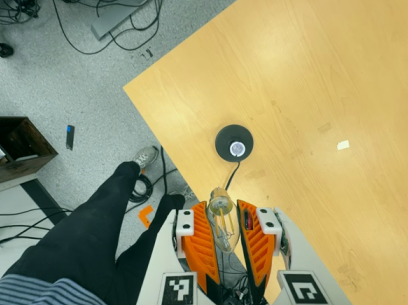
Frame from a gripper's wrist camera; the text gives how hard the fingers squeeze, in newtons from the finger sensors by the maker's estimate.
{"total": 21.1, "left": 25.0, "right": 17.1}